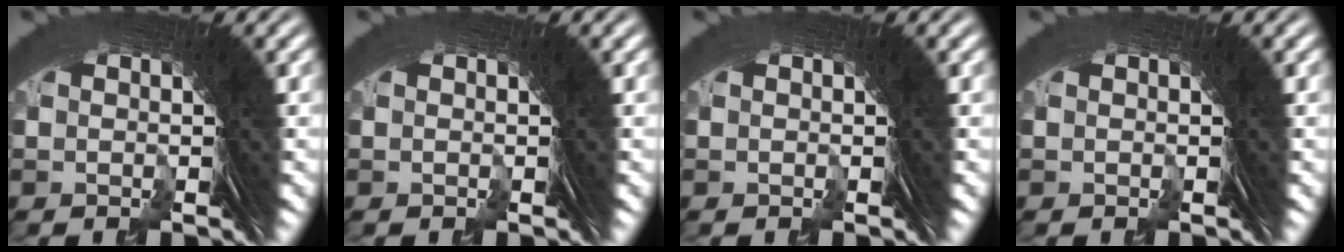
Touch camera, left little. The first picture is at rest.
{"total": 0.0}
{"total": 0.0}
{"total": 0.0}